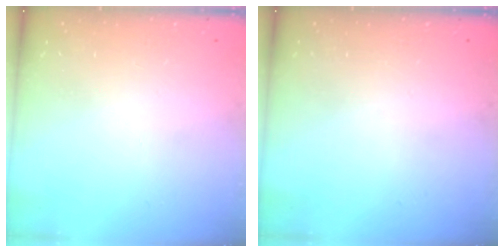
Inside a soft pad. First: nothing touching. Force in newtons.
{"total": 0.0}